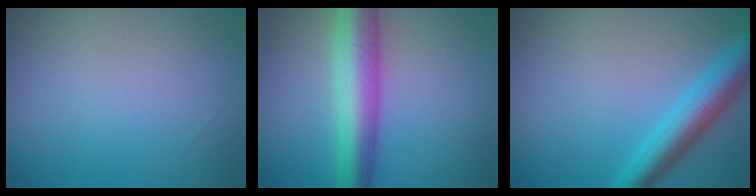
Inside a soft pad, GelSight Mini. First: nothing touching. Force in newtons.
{"total": 6.5, "press": 6.5, "slide": 0.2}
{"total": 4.9, "press": 4.9, "slide": 0.2}